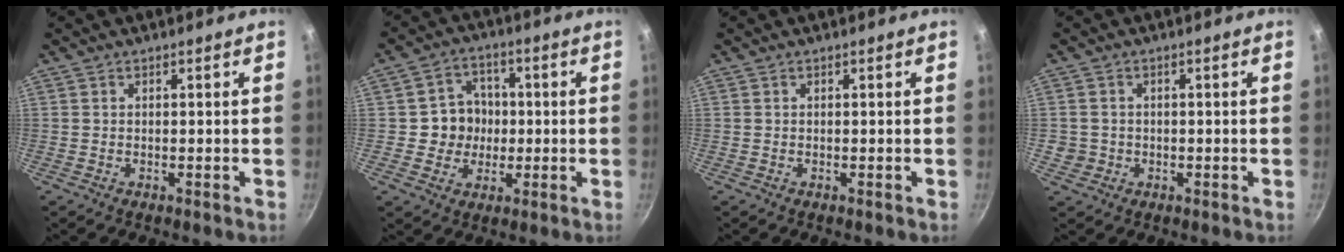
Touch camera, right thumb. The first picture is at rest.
{"total": 7.7, "force": [-0.3, 7.2, 2.7], "torque": [-0.001, 0.013, -0.013]}
{"total": 0.0}
{"total": 3.0, "force": [-0.5, 2.9, 0.7], "torque": [-0.005, 0.009, -0.005]}